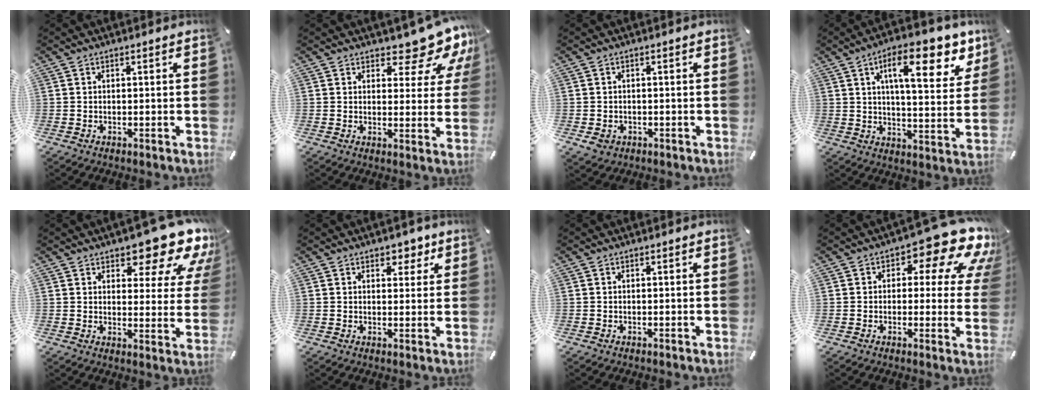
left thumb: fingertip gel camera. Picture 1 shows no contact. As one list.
[{"total": 9.8, "force": [7.7, 4.0, 4.5], "torque": [-0.043, -0.068, 0.130]}, {"total": 2.2, "force": [-1.0, 1.8, 0.6], "torque": [-0.010, 0.005, -0.020]}, {"total": 16.9, "force": [8.7, 6.2, 13.0], "torque": [-0.196, -0.027, 0.134]}, {"total": 13.8, "force": [10.1, 5.4, 7.7], "torque": [-0.092, -0.078, 0.167]}, {"total": 3.9, "force": [2.3, 2.9, 1.3], "torque": [0.008, -0.009, 0.032]}, {"total": 0.0}, {"total": 14.8, "force": [8.0, 6.8, 10.5], "torque": [-0.136, -0.053, 0.132]}]